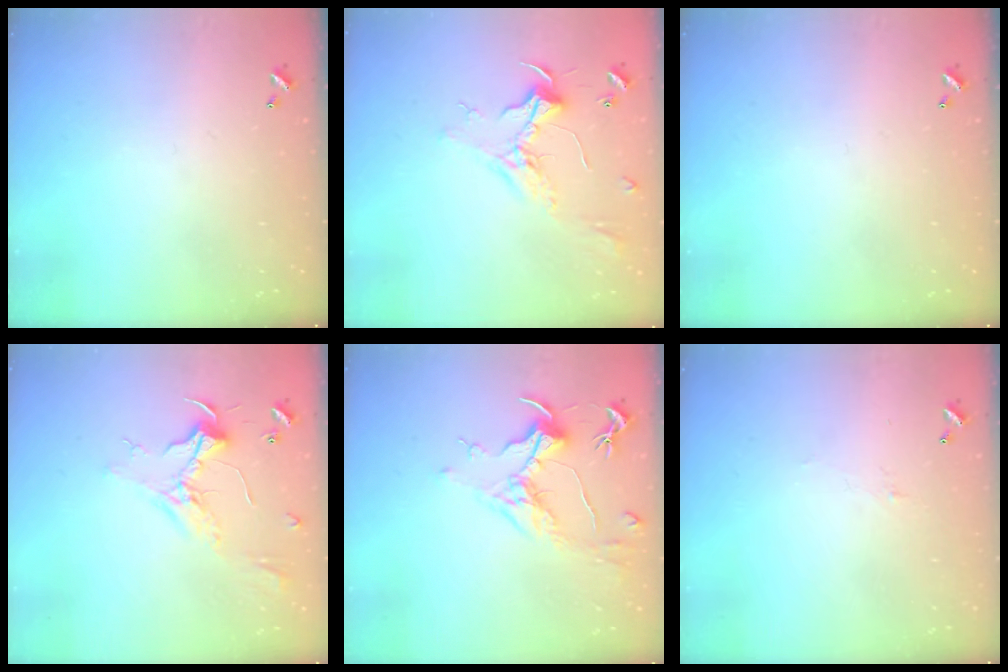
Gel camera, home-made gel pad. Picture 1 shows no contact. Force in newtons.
{"total": 2.5, "press": 2.3, "slide": 0.8}
{"total": 0.0}
{"total": 2.4, "press": 2.3, "slide": 0.7}
{"total": 1.6, "press": 1.3, "slide": 0.9}
{"total": 1.5, "press": 1.3, "slide": 0.6}